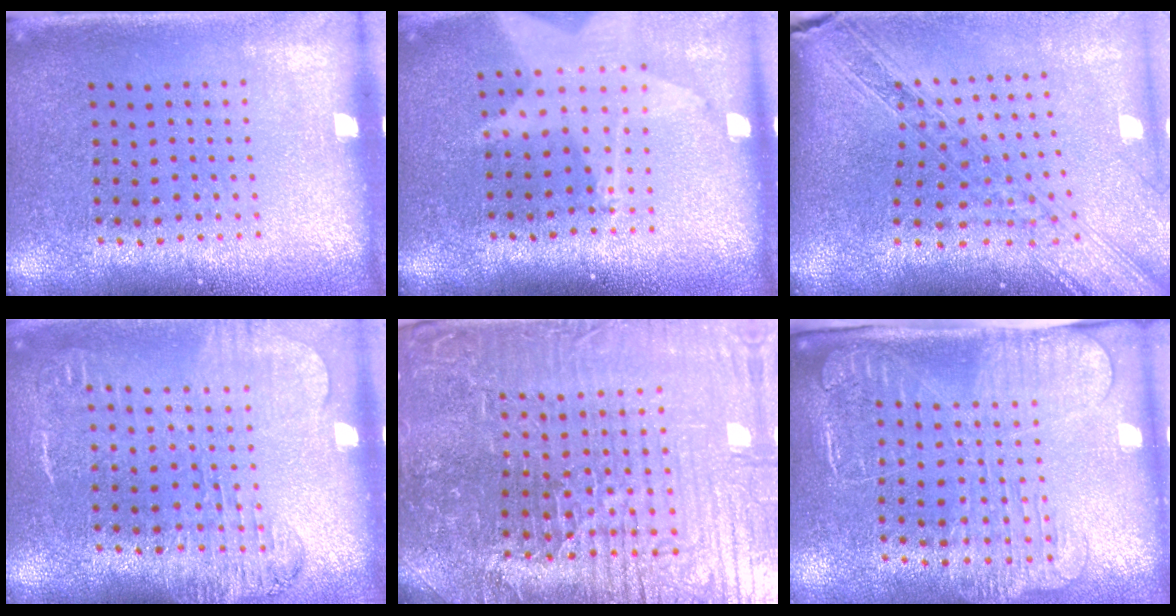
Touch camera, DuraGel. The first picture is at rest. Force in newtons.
{"total": 2.0, "press": 1.5, "slide": 1.3}
{"total": 2.5, "press": 2.1, "slide": 1.3}
{"total": 1.7, "press": 1.5, "slide": 0.8}
{"total": 6.3, "press": 5.8, "slide": 2.2}
{"total": 2.5, "press": 1.9, "slide": 1.5}